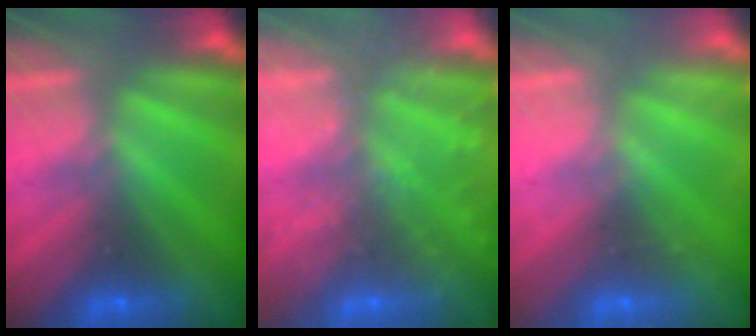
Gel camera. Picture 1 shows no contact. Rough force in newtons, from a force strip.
{"total": 8.3}
{"total": 2.0}